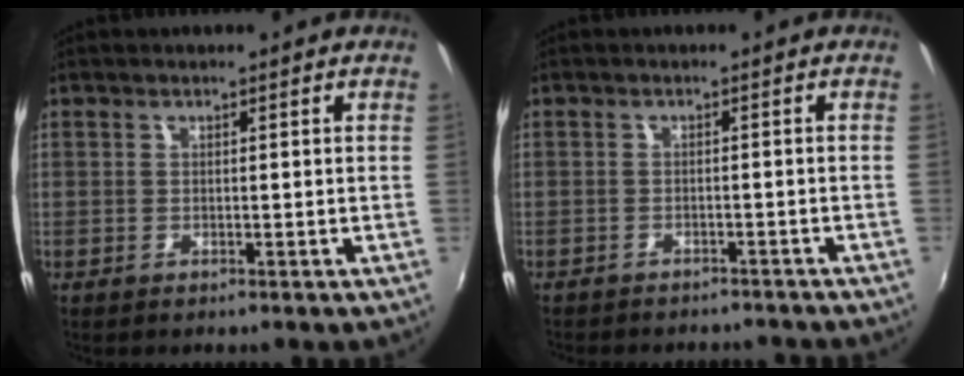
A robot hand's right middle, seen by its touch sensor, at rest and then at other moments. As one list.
[{"total": 7.6, "force": [-6.8, 2.2, 2.4], "torque": [-0.059, -0.011, -0.091]}]